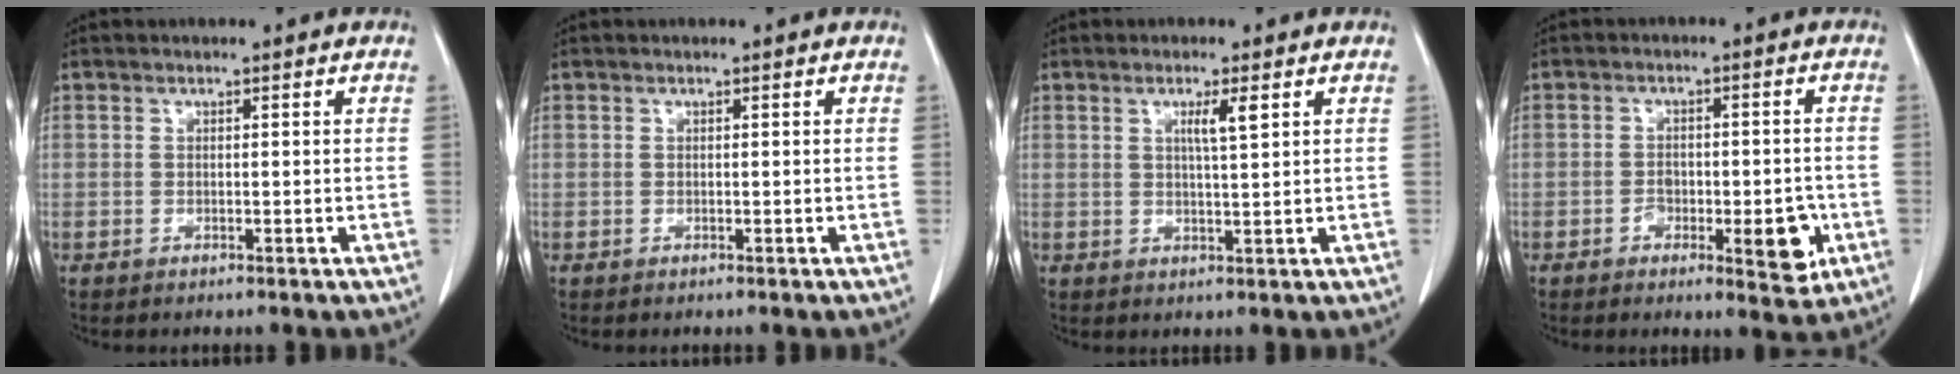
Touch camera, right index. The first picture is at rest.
{"total": 0.0}
{"total": 3.0, "force": [1.3, -0.1, 2.8], "torque": [-0.050, -0.001, 0.021]}
{"total": 7.6, "force": [-2.8, 3.1, 6.3], "torque": [-0.072, 0.000, -0.033]}